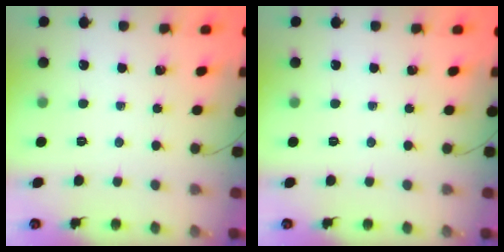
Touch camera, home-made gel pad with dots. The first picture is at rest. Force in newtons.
{"total": 0.0}